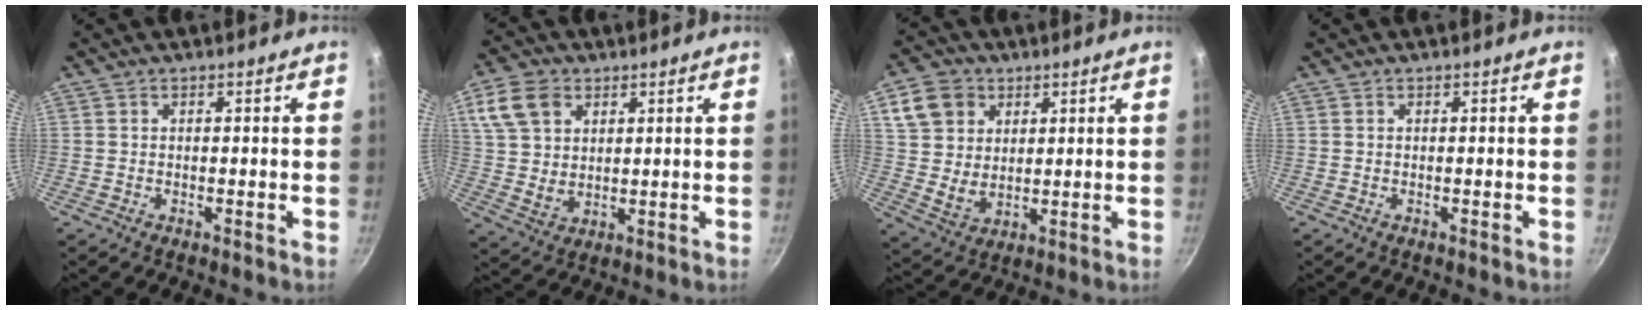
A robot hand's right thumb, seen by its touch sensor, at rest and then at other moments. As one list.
[{"total": 10.5, "force": [4.4, 7.5, 5.9], "torque": [-0.098, -0.011, 0.085]}, {"total": 10.7, "force": [4.4, 8.5, 4.8], "torque": [-0.067, -0.012, 0.085]}, {"total": 0.0}]